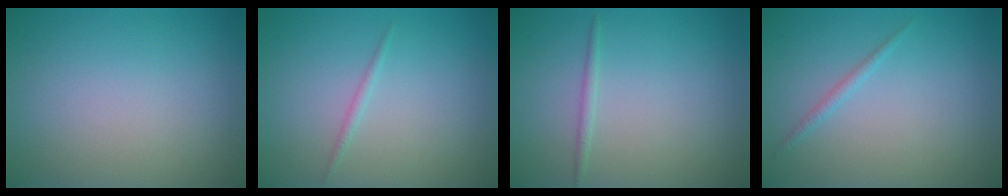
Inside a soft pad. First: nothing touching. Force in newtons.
{"total": 0.7, "press": 0.7, "slide": 0.1}
{"total": 0.8, "press": 0.8, "slide": 0.0}
{"total": 0.8, "press": 0.8, "slide": 0.1}